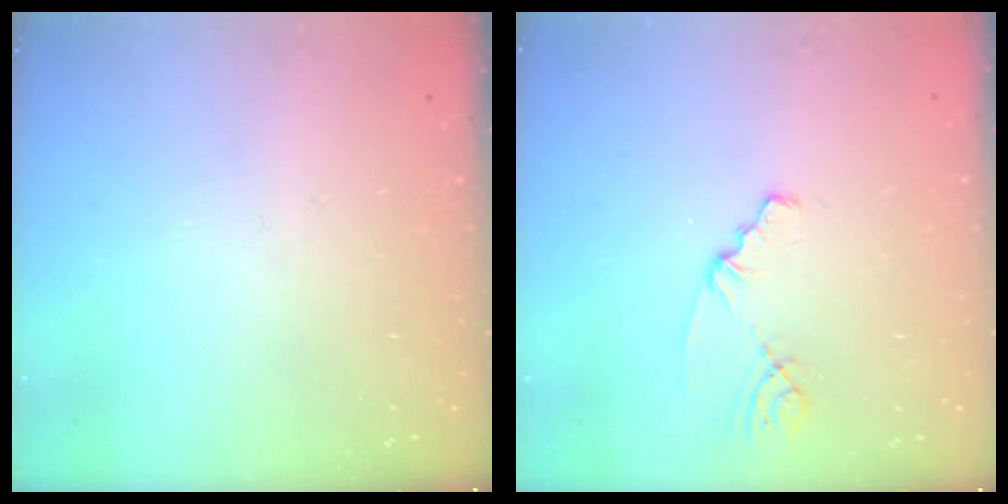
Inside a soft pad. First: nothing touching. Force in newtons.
{"total": 1.1, "press": 1.1, "slide": 0.2}